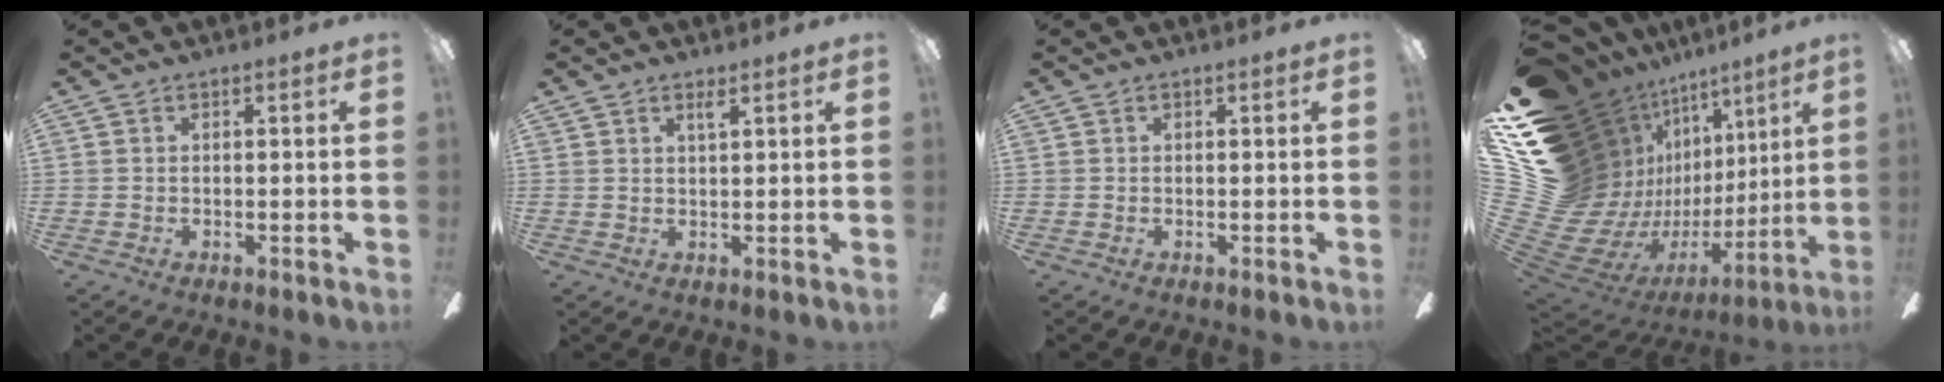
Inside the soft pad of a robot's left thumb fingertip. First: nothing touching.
{"total": 1.8, "force": [1.6, 0.0, 0.8], "torque": [-0.012, -0.006, 0.027]}
{"total": 0.0}
{"total": 21.7, "force": [5.7, 16.7, 12.7], "torque": [-0.219, -0.120, 0.195]}